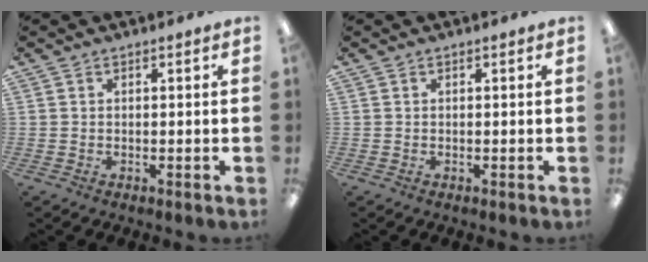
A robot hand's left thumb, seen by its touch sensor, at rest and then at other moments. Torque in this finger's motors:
{"motor_torque": [-0.05, -0.07, 0.11, -0.06, 0.00]}